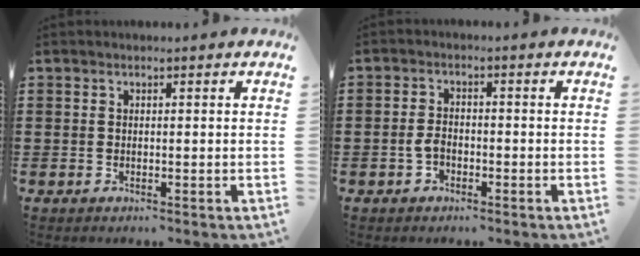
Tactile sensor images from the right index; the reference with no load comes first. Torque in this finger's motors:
{"motor_torque": [0.02, 0.01, 0.07, 0.04]}